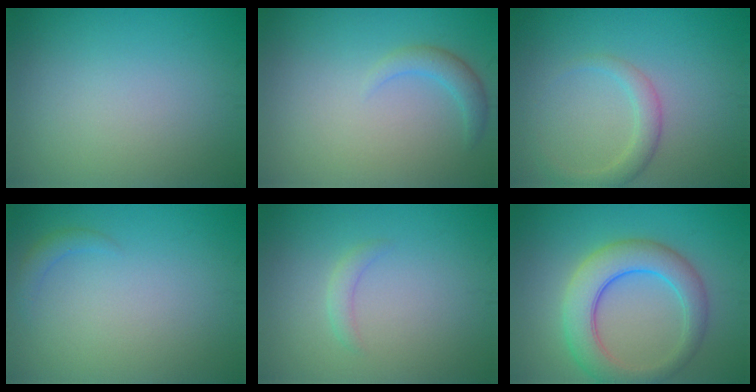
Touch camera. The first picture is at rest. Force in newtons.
{"total": 1.9, "press": 1.9, "slide": 0.2}
{"total": 2.4, "press": 2.4, "slide": 0.2}
{"total": 1.1, "press": 1.1, "slide": 0.1}
{"total": 1.1, "press": 1.1, "slide": 0.1}
{"total": 6.3, "press": 6.3, "slide": 0.2}